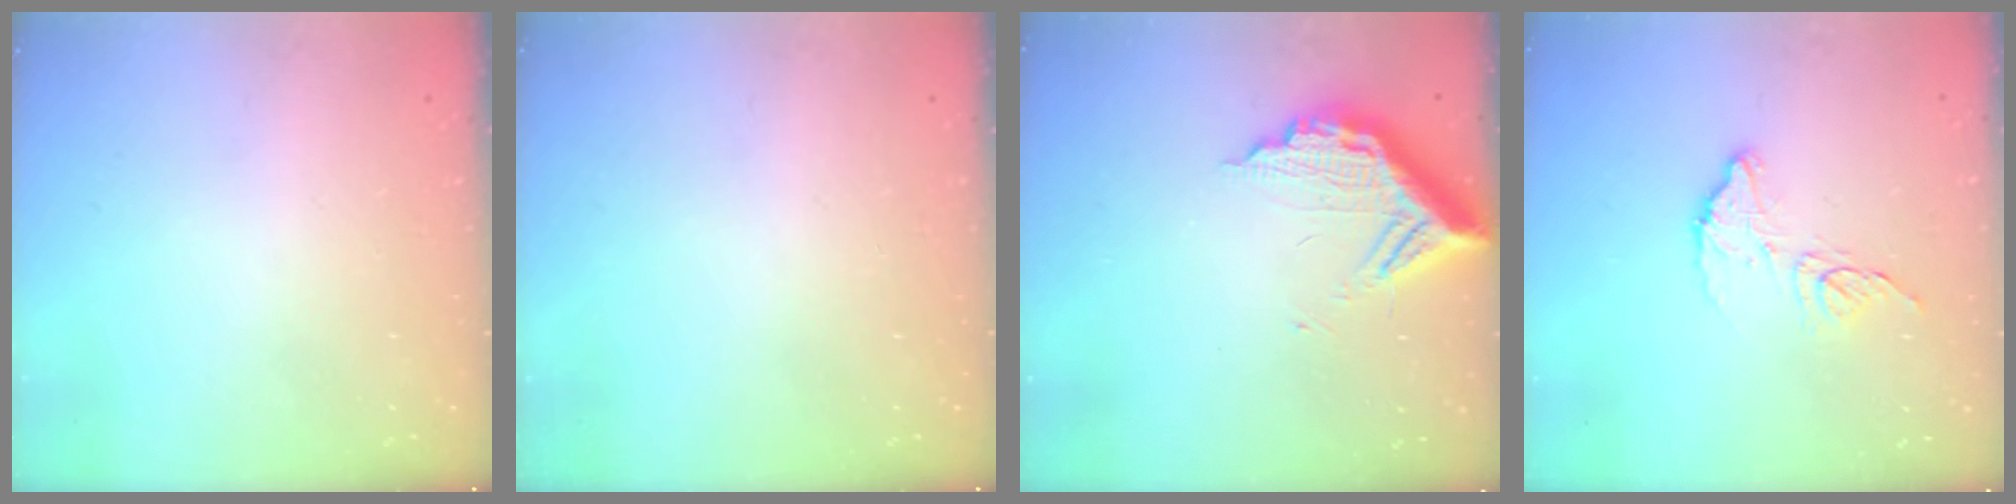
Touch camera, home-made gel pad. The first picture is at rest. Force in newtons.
{"total": 0.0}
{"total": 12.0, "press": 12.0, "slide": 1.1}
{"total": 9.8, "press": 9.8, "slide": 0.5}